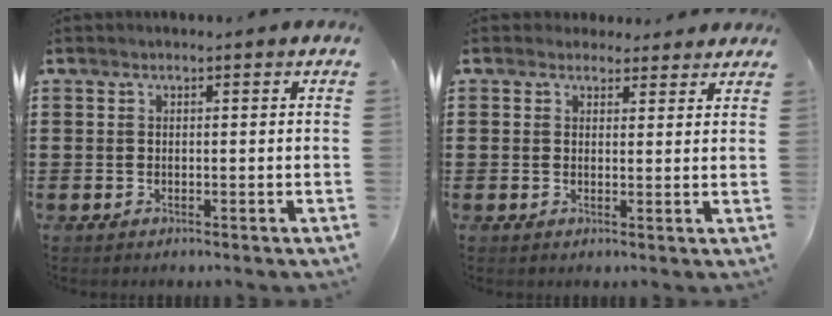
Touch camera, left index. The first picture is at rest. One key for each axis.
{"total": 2.8, "fx": 2.3, "fy": 1.6, "fz": 0.1, "tx": -0.002, "ty": 0.002, "tz": 0.042}